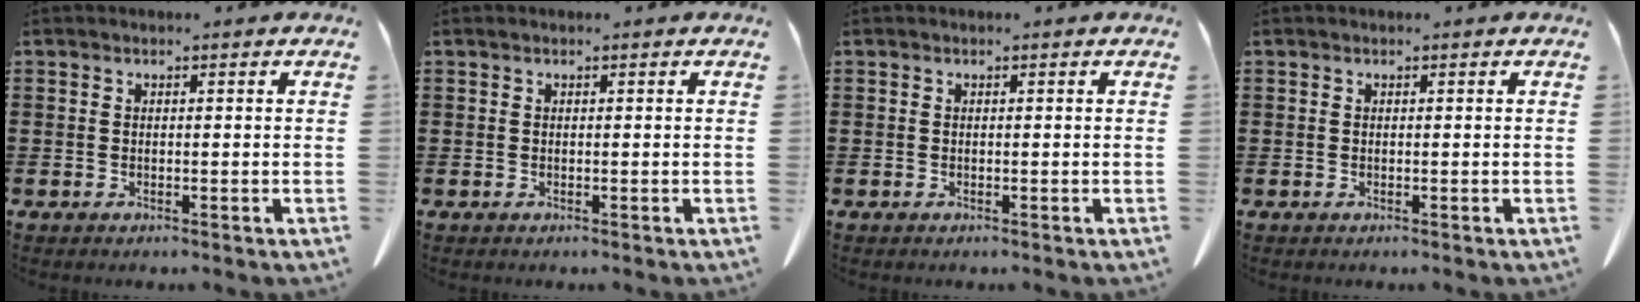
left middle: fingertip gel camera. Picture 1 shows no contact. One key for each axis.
{"total": 0.0}
{"total": 0.0}
{"total": 0.0}